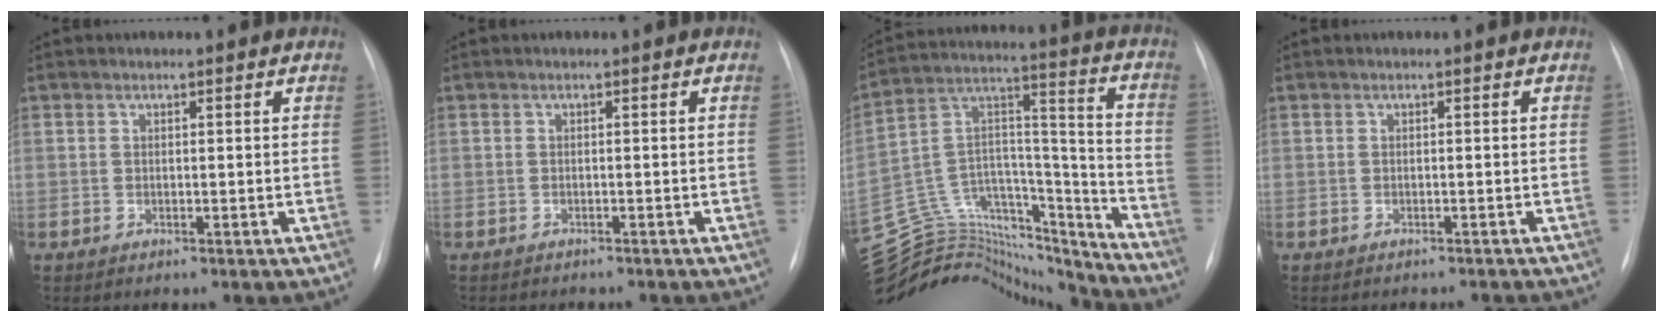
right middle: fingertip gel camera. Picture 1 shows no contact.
{"total": 3.5, "force": [-3.1, 1.0, 1.3], "torque": [-0.018, -0.006, -0.032]}
{"total": 31.0, "force": [-28.7, 8.7, 8.0], "torque": [-0.178, 0.035, -0.440]}
{"total": 3.8, "force": [-3.7, 0.8, 0.8], "torque": [-0.007, -0.001, -0.041]}